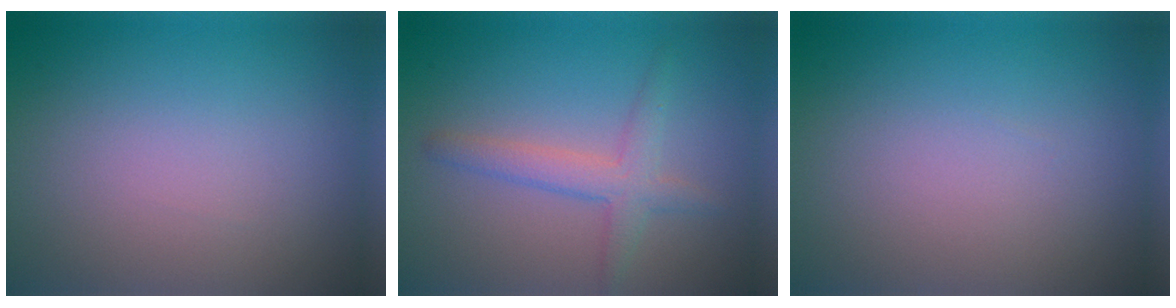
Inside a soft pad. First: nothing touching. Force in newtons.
{"total": 2.8, "press": 2.8, "slide": 0.2}
{"total": 0.0}